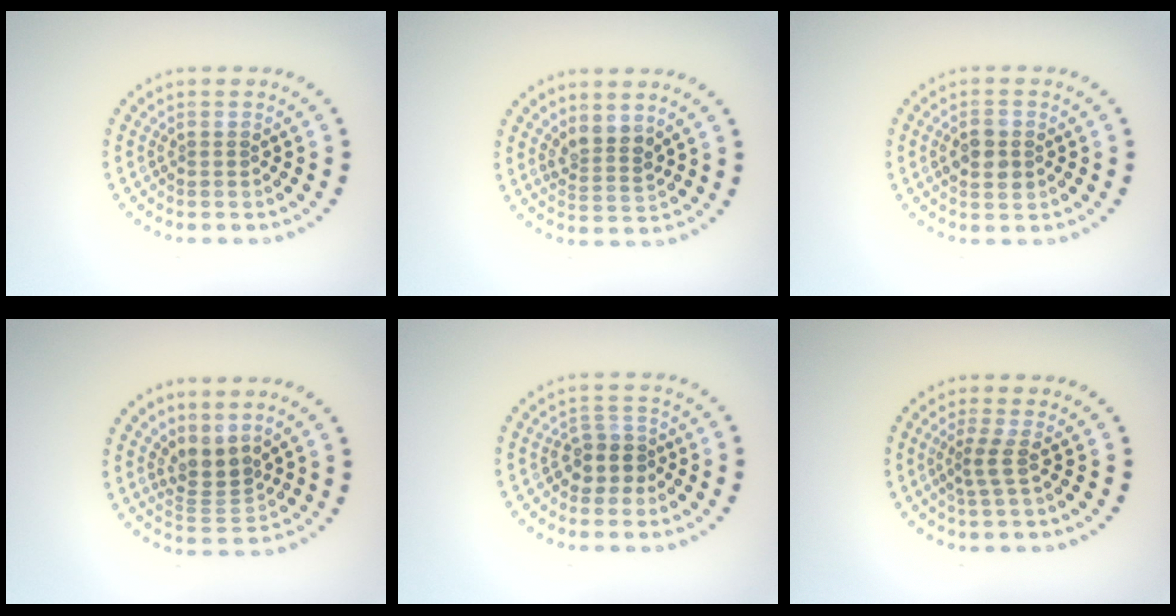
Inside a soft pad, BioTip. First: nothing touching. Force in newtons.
{"total": 2.2, "press": 1.8, "slide": 1.4}
{"total": 2.7, "press": 2.7, "slide": 0.1}
{"total": 2.9, "press": 2.1, "slide": 1.9}
{"total": 2.5, "press": 2.2, "slide": 1.2}
{"total": 1.8, "press": 1.2, "slide": 1.4}